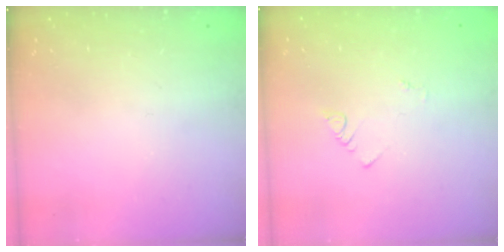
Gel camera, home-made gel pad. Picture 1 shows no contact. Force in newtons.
{"total": 1.1, "press": 1.1, "slide": 0.3}